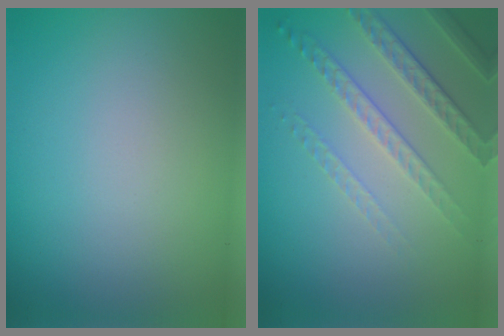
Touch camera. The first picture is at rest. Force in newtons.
{"total": 5.0, "press": 3.2, "slide": 3.9}